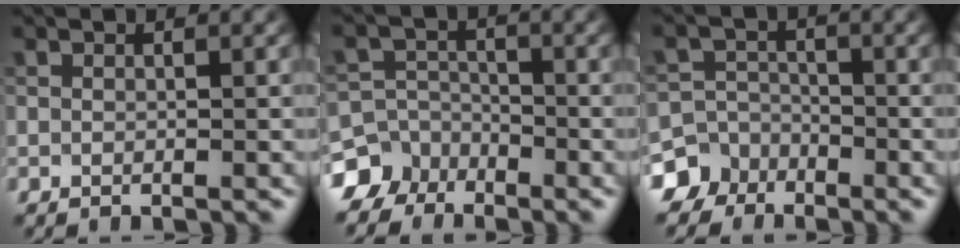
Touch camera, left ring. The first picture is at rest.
{"total": 7.3, "force": [-5.2, 5.1, 0.9], "torque": [0.000, -0.016, -0.106]}
{"total": 7.1, "force": [-4.9, 5.1, 0.4], "torque": [0.009, -0.013, -0.105]}